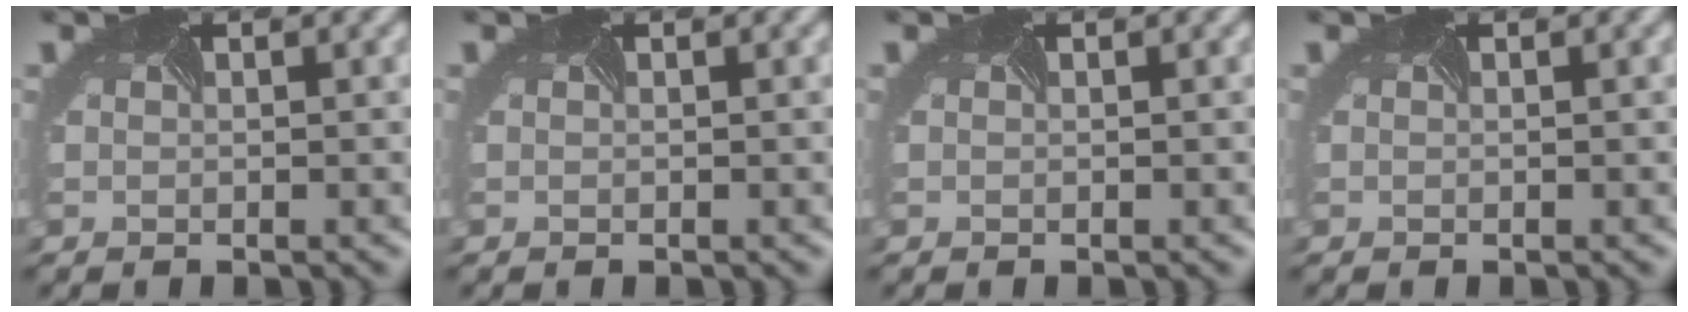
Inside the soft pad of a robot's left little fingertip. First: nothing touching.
{"total": 0.0}
{"total": 0.0}
{"total": 0.0}